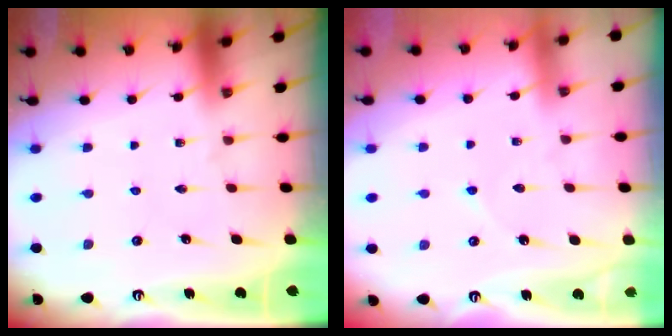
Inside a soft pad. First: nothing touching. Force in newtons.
{"total": 2.9, "press": 2.9, "slide": 0.4}